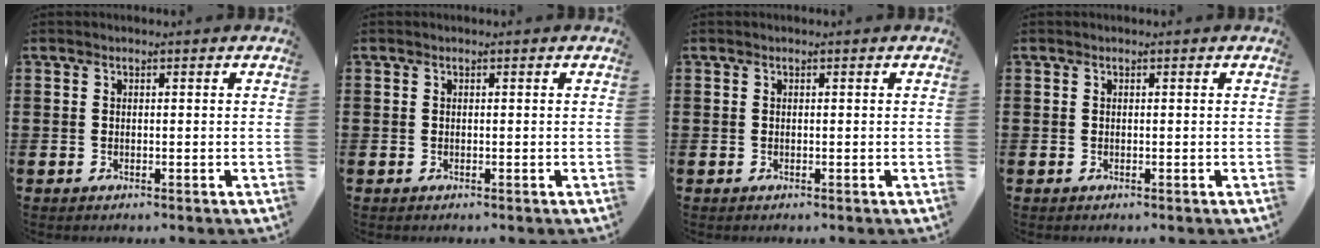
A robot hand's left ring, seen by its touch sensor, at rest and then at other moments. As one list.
[{"total": 0.0}, {"total": 0.0}, {"total": 0.0}]